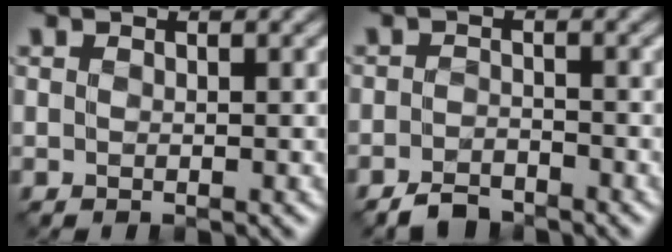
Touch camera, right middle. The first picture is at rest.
{"total": 2.4, "force": [-2.0, 0.9, 0.8], "torque": [-0.014, 0.002, -0.039]}